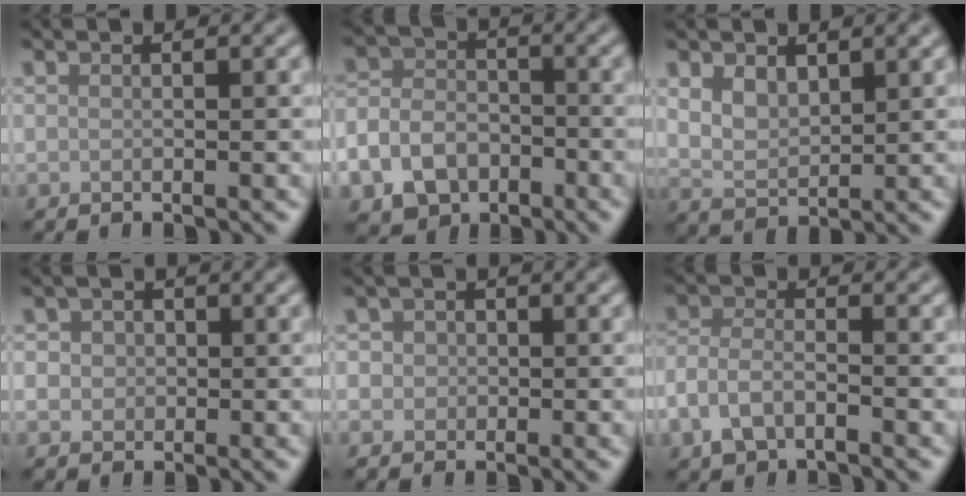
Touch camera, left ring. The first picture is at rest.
{"total": 8.5, "force": [-4.6, 6.3, 3.5], "torque": [-0.061, -0.030, -0.084]}
{"total": 2.8, "force": [1.2, 1.7, 2.0], "torque": [-0.043, -0.004, 0.028]}
{"total": 3.4, "force": [0.4, 3.1, 1.4], "torque": [-0.007, 0.017, -0.014]}
{"total": 2.9, "force": [0.4, 2.6, 1.1], "torque": [0.001, 0.013, -0.016]}
{"total": 3.2, "force": [-1.9, 1.5, 2.0], "torque": [-0.042, 0.002, -0.047]}